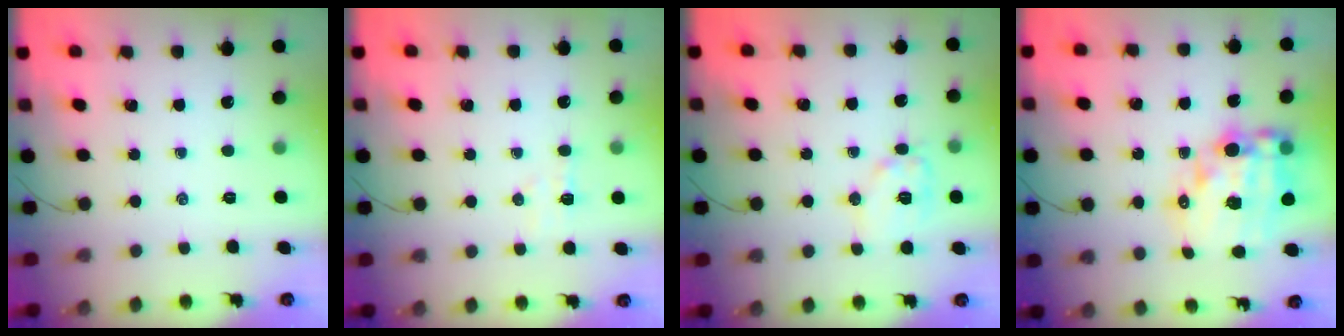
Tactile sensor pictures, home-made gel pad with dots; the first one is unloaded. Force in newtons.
{"total": 5.1, "press": 4.9, "slide": 1.2}
{"total": 9.8, "press": 9.7, "slide": 0.5}
{"total": 17.1, "press": 16.6, "slide": 3.9}